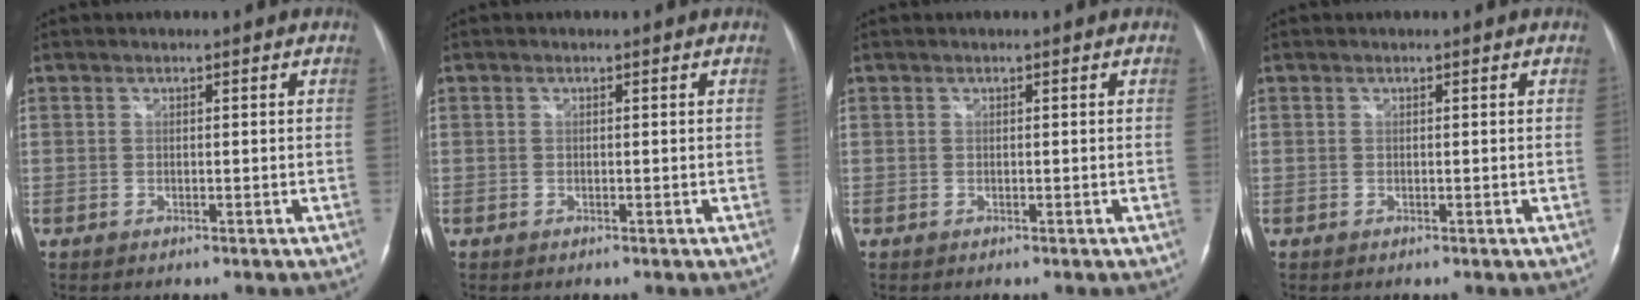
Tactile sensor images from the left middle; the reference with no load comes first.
{"total": 0.0}
{"total": 0.0}
{"total": 0.0}